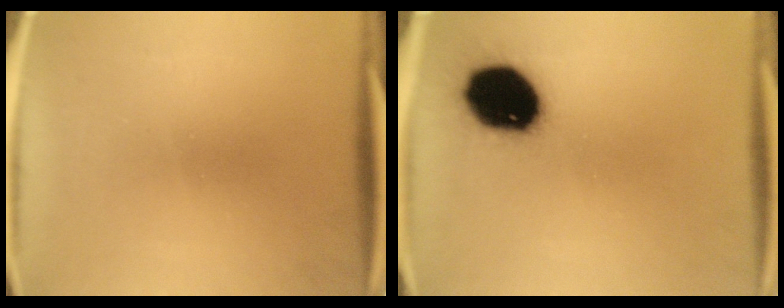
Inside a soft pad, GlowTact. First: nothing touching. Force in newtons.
{"total": 18.0}